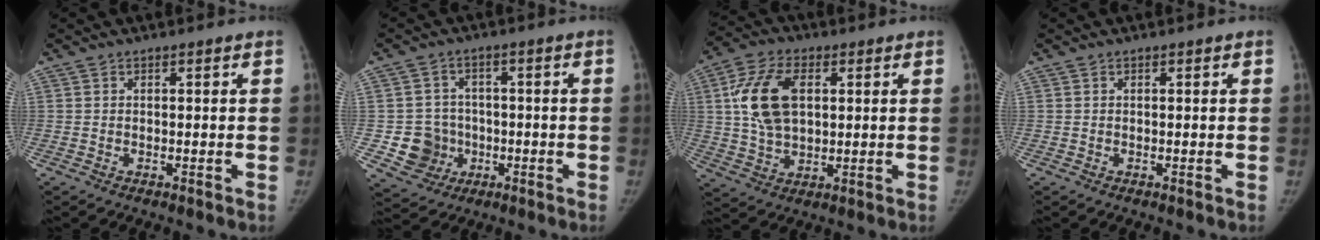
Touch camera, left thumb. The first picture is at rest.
{"total": 7.9, "force": [-1.6, 7.5, 1.8], "torque": [0.001, 0.013, -0.020]}
{"total": 13.0, "force": [2.8, 8.0, 9.8], "torque": [-0.177, 0.003, 0.052]}
{"total": 0.0}